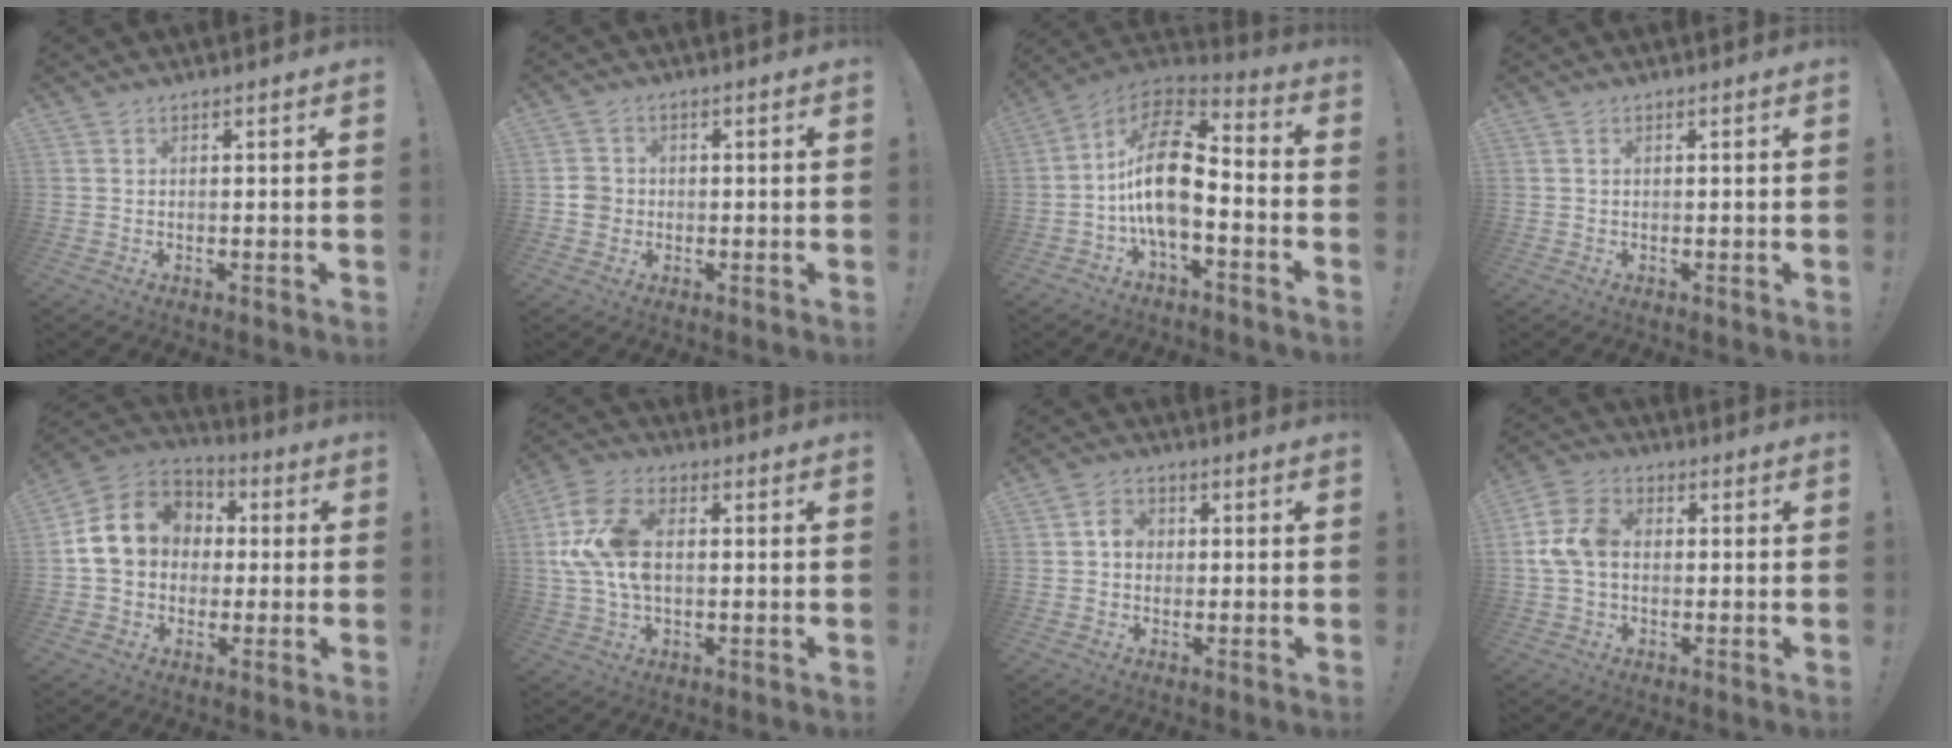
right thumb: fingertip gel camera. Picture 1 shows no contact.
{"total": 4.4, "force": [-0.8, 4.1, 1.5], "torque": [-0.020, 0.007, -0.014]}
{"total": 17.6, "force": [-2.0, 9.1, 15.0], "torque": [-0.267, 0.020, -0.030]}
{"total": 0.6, "force": [0.2, 0.6, 0.0], "torque": [-0.004, 0.003, 0.004]}
{"total": 15.3, "force": [2.2, 12.6, 8.4], "torque": [-0.132, 0.013, 0.048]}
{"total": 15.0, "force": [0.9, 9.7, 11.4], "torque": [-0.236, 0.009, 0.019]}
{"total": 4.5, "force": [0.0, 3.7, 2.5], "torque": [-0.045, 0.013, -0.001]}
{"total": 10.6, "force": [0.2, 7.5, 7.4], "torque": [-0.150, 0.011, 0.010]}